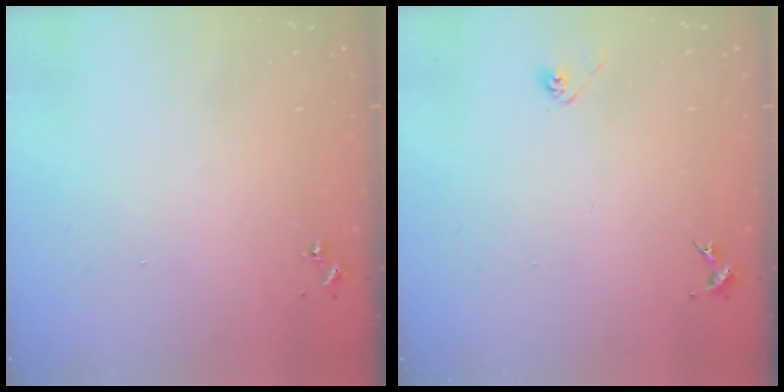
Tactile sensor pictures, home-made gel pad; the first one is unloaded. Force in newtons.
{"total": 2.8, "press": 2.6, "slide": 1.1}